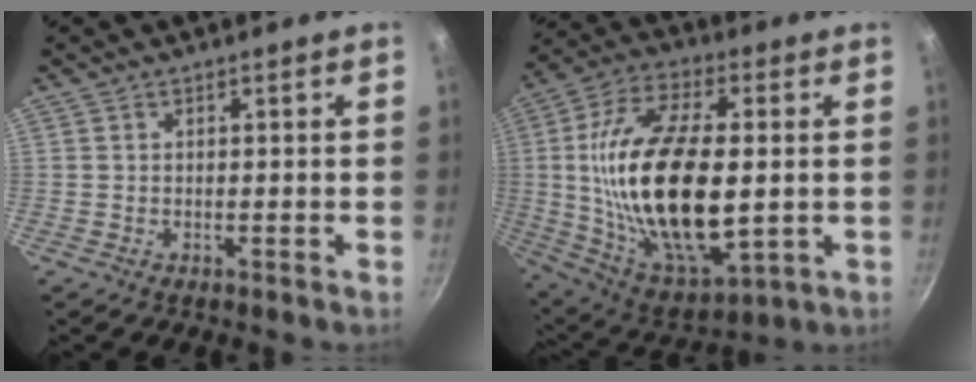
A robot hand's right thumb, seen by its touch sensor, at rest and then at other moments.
{"total": 27.4, "force": [0.5, 13.3, 24.0], "torque": [-0.455, 0.001, 0.014]}